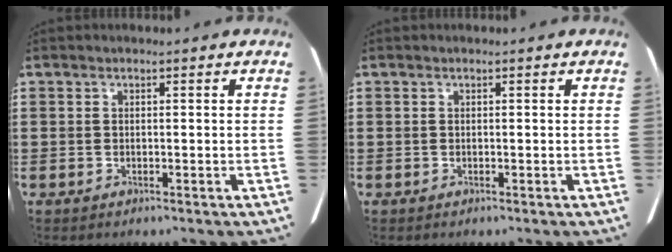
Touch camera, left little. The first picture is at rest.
{"total": 0.0}